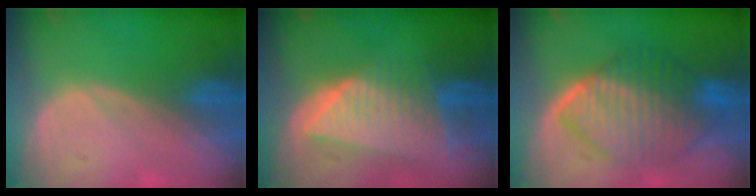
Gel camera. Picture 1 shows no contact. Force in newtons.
{"total": 8.8, "press": 7.9, "slide": 3.7}
{"total": 10.3, "press": 10.2, "slide": 0.9}